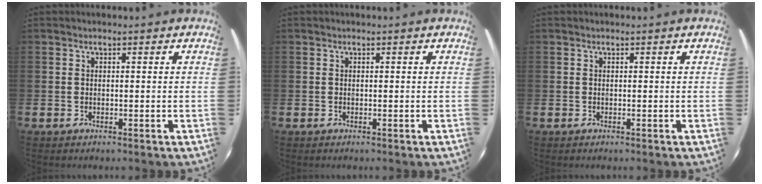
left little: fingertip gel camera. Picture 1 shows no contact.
{"total": 0.0}
{"total": 0.0}